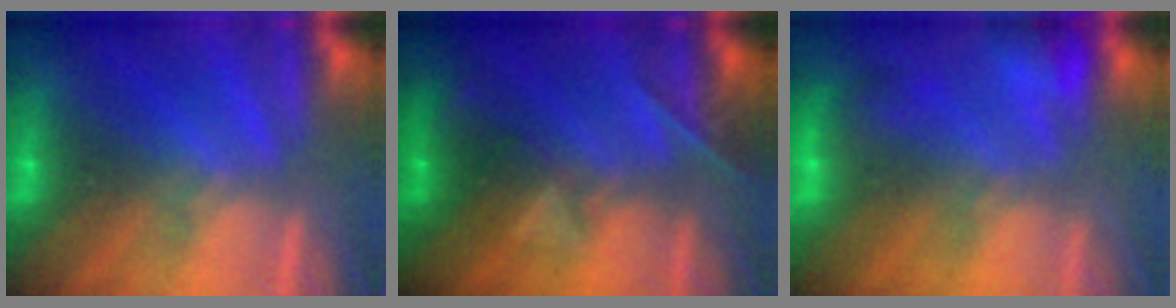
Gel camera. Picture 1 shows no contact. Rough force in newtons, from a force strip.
{"total": 2.4}
{"total": 4.8}